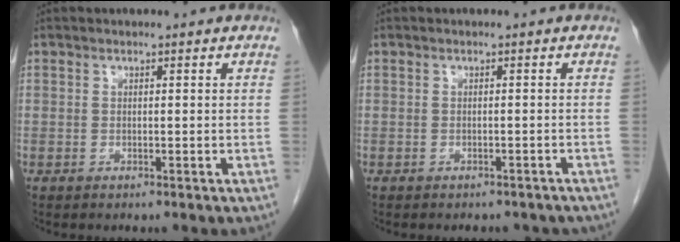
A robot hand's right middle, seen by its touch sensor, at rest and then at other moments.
{"total": 5.6, "force": [-4.9, 2.1, 1.6], "torque": [-0.019, 0.004, -0.049]}